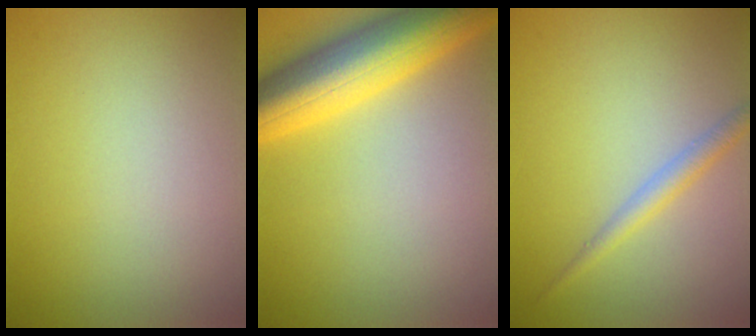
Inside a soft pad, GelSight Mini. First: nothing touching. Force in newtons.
{"total": 9.2, "press": 9.2, "slide": 0.3}
{"total": 1.7, "press": 1.7, "slide": 0.1}